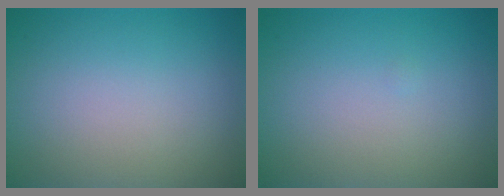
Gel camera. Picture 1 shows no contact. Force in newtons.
{"total": 0.0}